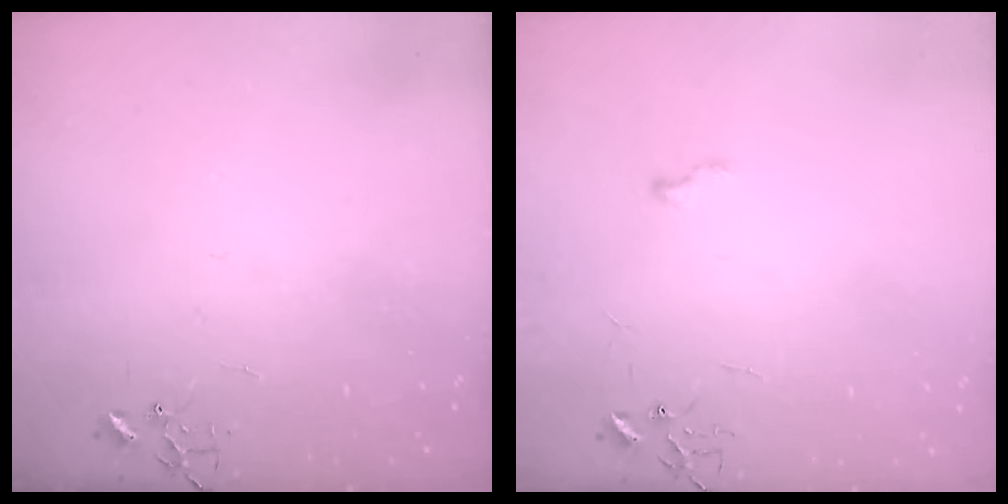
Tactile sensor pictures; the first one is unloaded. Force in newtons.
{"total": 4.1, "press": 4.1, "slide": 0.6}